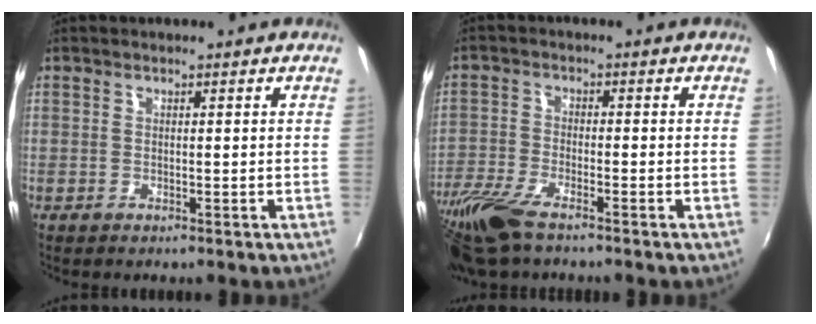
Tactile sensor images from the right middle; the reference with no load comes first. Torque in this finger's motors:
{"motor_torque": [1.10, -1.04, 0.53, 0.20]}